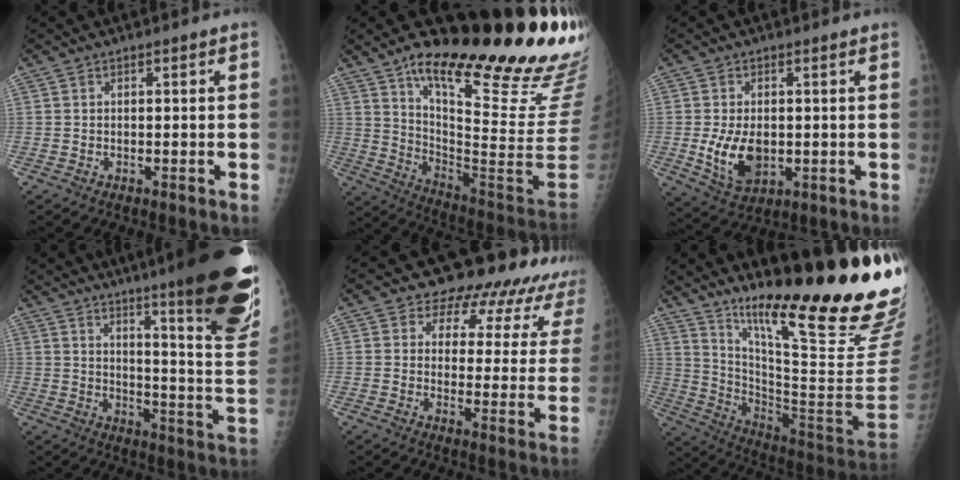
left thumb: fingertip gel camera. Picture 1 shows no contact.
{"total": 28.7, "force": [19.1, 4.1, 21.0], "torque": [-0.271, -0.119, 0.293]}
{"total": 8.5, "force": [-0.6, 5.3, 6.6], "torque": [-0.105, -0.014, 0.005]}
{"total": 27.7, "force": [17.9, 3.3, 20.9], "torque": [-0.229, -0.095, 0.242]}
{"total": 17.6, "force": [15.2, 7.5, 4.8], "torque": [-0.012, -0.095, 0.159]}
{"total": 30.7, "force": [19.8, 2.6, 23.4], "torque": [-0.295, -0.110, 0.312]}